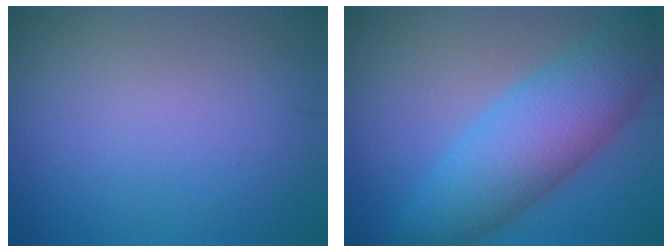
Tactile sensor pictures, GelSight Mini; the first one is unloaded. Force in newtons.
{"total": 8.0, "press": 8.0, "slide": 0.2}